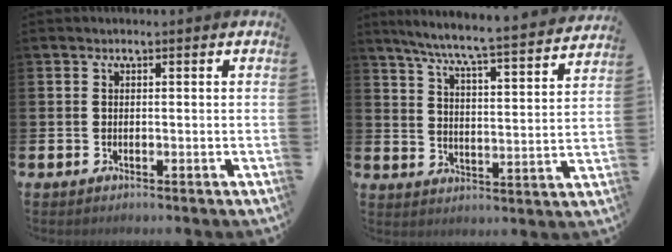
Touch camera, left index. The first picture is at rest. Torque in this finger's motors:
{"motor_torque": [0.74, -1.04, 0.61, 0.20]}